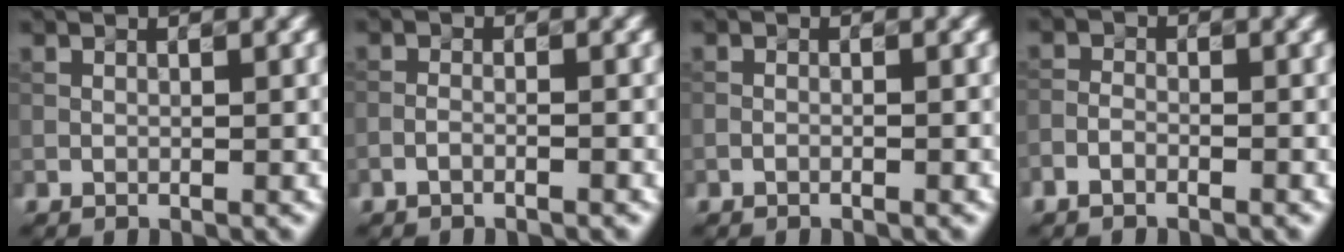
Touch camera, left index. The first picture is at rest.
{"total": 1.1, "force": [-0.9, 0.2, 0.6], "torque": [-0.011, 0.001, -0.019]}
{"total": 0.6, "force": [-0.5, 0.1, 0.4], "torque": [-0.012, 0.002, -0.012]}
{"total": 1.6, "force": [-1.3, 0.8, 0.7], "torque": [-0.010, 0.003, -0.030]}